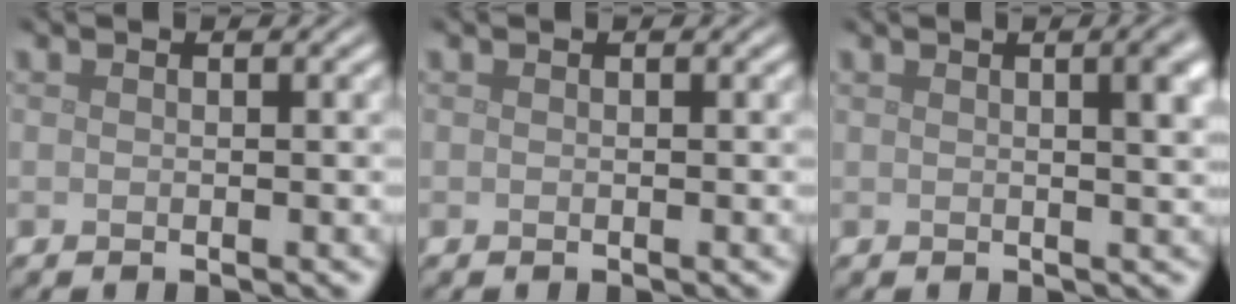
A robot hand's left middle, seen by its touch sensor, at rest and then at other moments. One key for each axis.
{"total": 0.0}
{"total": 4.9, "fx": 1.4, "fy": 1.9, "fz": 4.3, "tx": -0.026, "ty": 0.018, "tz": 0.012}